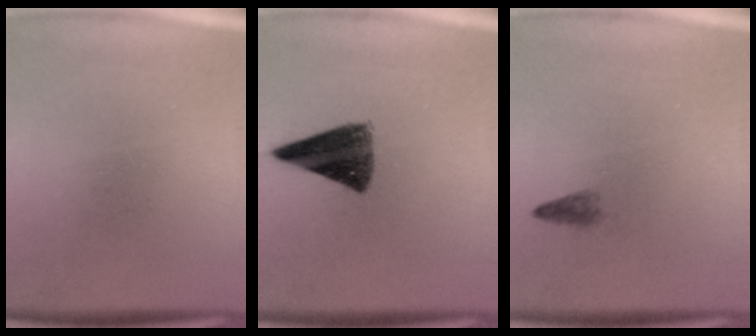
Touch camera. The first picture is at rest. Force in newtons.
{"total": 9.5}
{"total": 1.1}